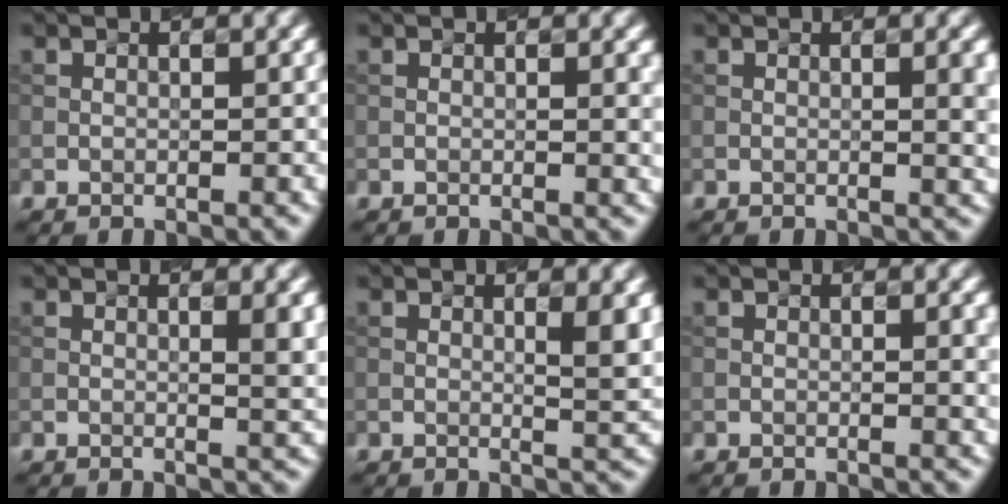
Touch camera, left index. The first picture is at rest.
{"total": 1.4, "force": [0.3, 0.5, 1.3], "torque": [-0.010, 0.004, 0.004]}
{"total": 3.1, "force": [0.3, 1.0, 2.9], "torque": [-0.025, 0.006, 0.009]}
{"total": 3.2, "force": [0.7, 1.0, 3.0], "torque": [-0.027, 0.002, 0.013]}
{"total": 3.6, "force": [0.9, 1.0, 3.3], "torque": [-0.036, -0.001, 0.019]}
{"total": 1.7, "force": [0.3, 0.6, 1.6], "torque": [-0.012, 0.004, 0.005]}